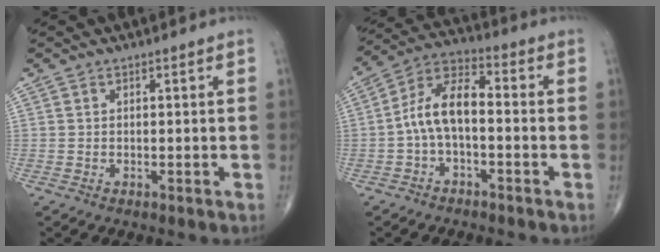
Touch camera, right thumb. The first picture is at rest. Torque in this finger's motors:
{"motor_torque": [0.15, 0.13, 0.71, 0.00, 0.16]}